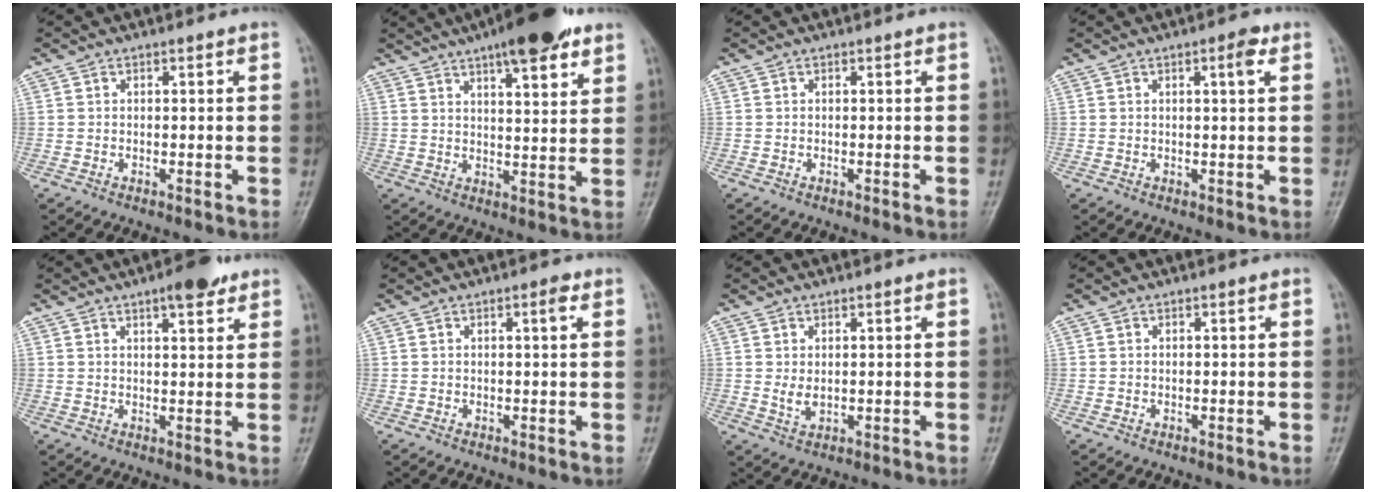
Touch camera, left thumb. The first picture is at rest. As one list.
[{"total": 13.1, "force": [8.3, 3.7, 9.4], "torque": [-0.115, -0.031, 0.118]}, {"total": 0.0}, {"total": 2.7, "force": [1.2, 0.5, 2.4], "torque": [-0.035, -0.002, 0.015]}, {"total": 6.0, "force": [3.9, 2.0, 4.2], "torque": [-0.046, -0.017, 0.051]}, {"total": 1.8, "force": [0.8, 0.4, 1.5], "torque": [-0.023, 0.000, 0.010]}, {"total": 2.7, "force": [0.6, 1.5, 2.2], "torque": [-0.035, -0.008, 0.016]}, {"total": 0.0}]